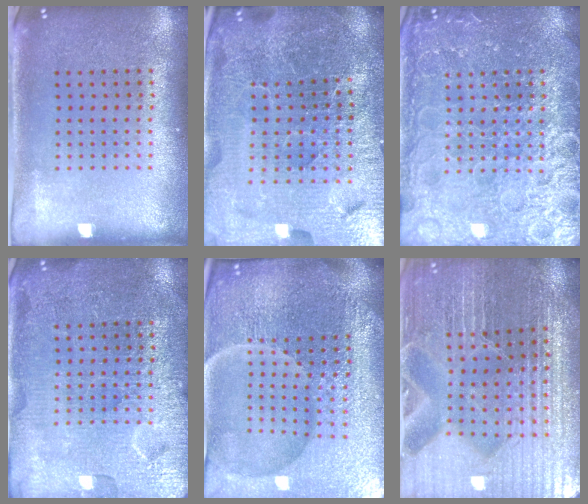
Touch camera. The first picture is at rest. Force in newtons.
{"total": 6.5, "press": 5.8, "slide": 3.0}
{"total": 6.9, "press": 6.9, "slide": 0.8}
{"total": 3.7, "press": 3.7, "slide": 0.5}
{"total": 7.3, "press": 6.4, "slide": 3.5}
{"total": 5.1, "press": 4.9, "slide": 1.5}